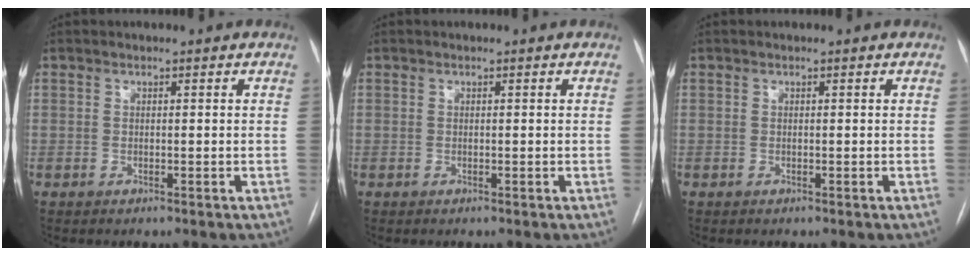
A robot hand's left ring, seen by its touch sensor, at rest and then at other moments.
{"total": 0.0}
{"total": 0.0}